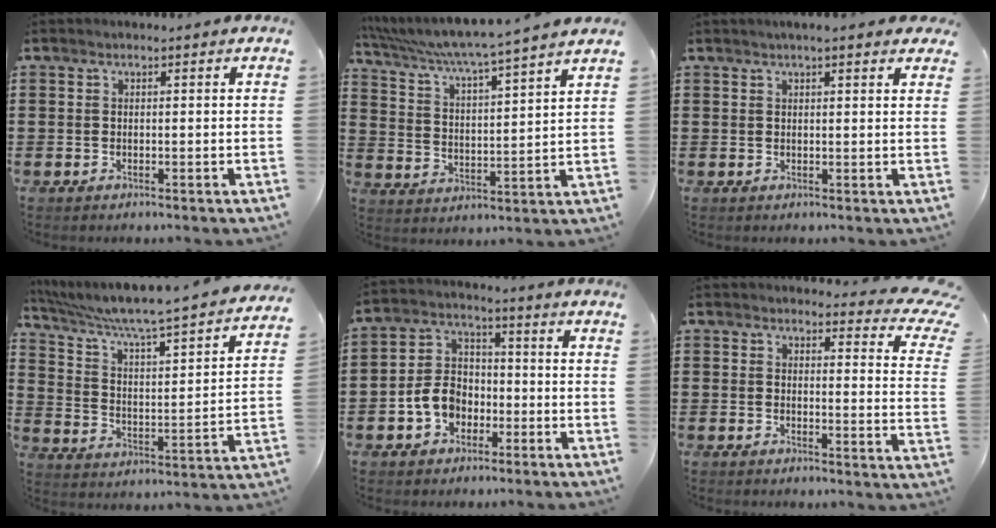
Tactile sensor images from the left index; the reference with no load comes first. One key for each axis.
{"total": 4.9, "fx": 4.4, "fy": -1.3, "fz": 1.8, "tx": -0.058, "ty": -0.043, "tz": 0.065}
{"total": 2.2, "fx": 1.8, "fy": 0.1, "fz": 1.3, "tx": -0.029, "ty": 0.005, "tz": 0.033}
{"total": 6.0, "fx": 5.2, "fy": 0.1, "fz": 3.0, "tx": -0.084, "ty": -0.049, "tz": 0.080}
{"total": 6.9, "fx": -2.7, "fy": 5.4, "fz": 3.4, "tx": -0.093, "ty": 0.013, "tz": -0.056}
{"total": 4.1, "fx": 3.6, "fy": 0.9, "fz": 1.7, "tx": -0.025, "ty": -0.021, "tz": 0.061}